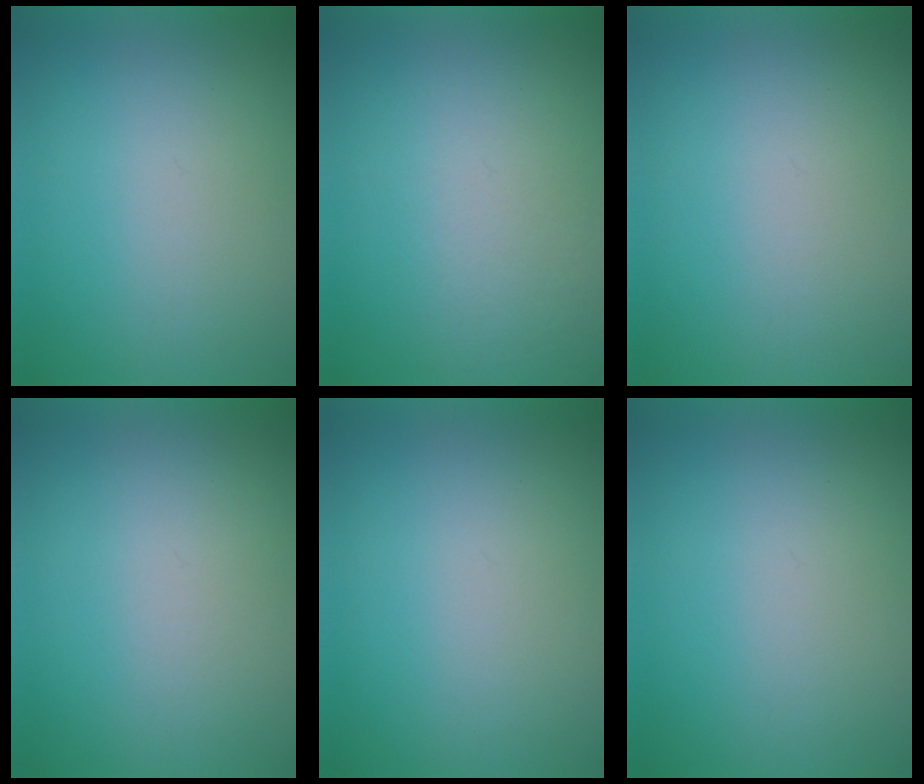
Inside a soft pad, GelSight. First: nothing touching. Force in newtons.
{"total": 4.3}
{"total": 0.0}
{"total": 1.2}
{"total": 0.0}
{"total": 0.0}